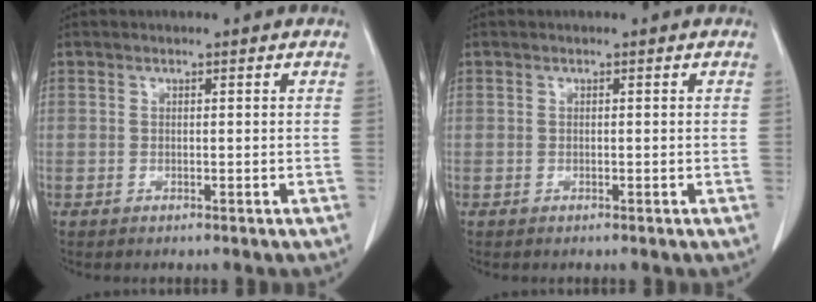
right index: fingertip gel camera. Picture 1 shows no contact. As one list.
[{"total": 0.0}]